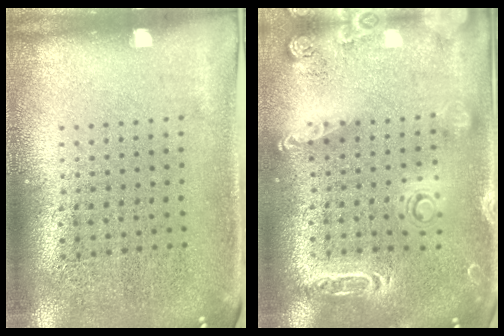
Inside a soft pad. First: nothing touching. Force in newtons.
{"total": 2.1, "press": 2.0, "slide": 0.6}